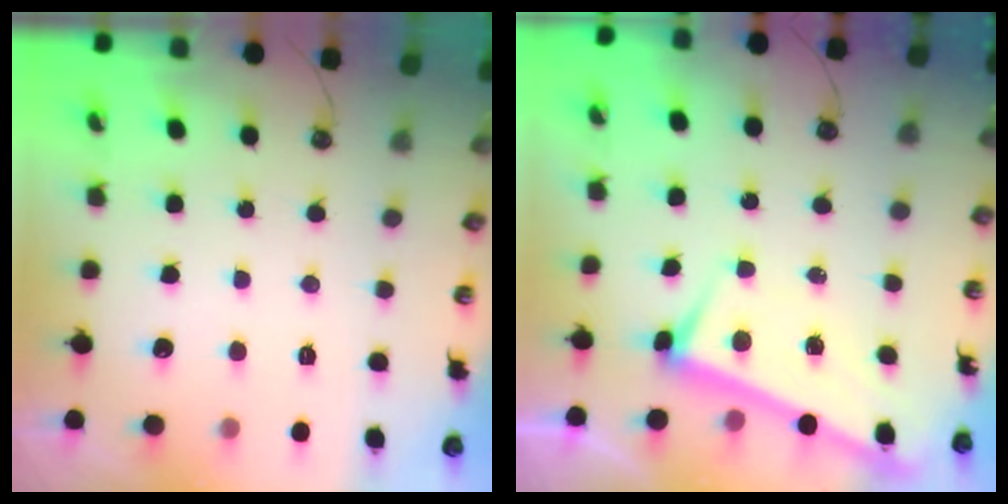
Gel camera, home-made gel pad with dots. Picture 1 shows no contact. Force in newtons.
{"total": 2.8, "press": 2.8, "slide": 0.2}